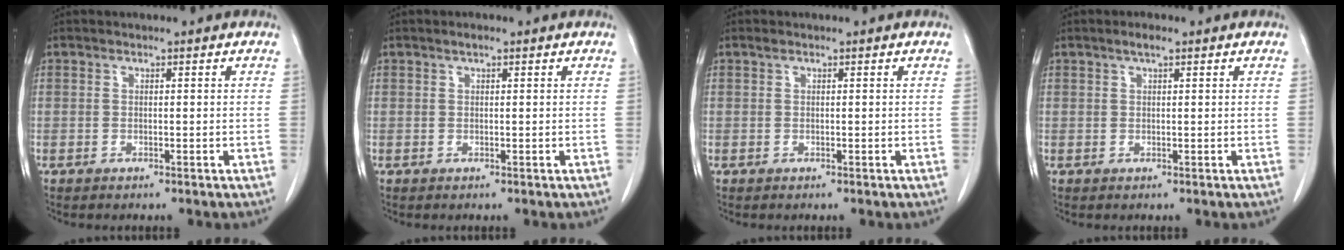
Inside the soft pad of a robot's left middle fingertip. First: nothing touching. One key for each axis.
{"total": 0.9, "fx": 0.6, "fy": 0.2, "fz": 0.6, "tx": -0.014, "ty": 0.004, "tz": 0.010}
{"total": 0.0}
{"total": 1.5, "fx": 1.0, "fy": 0.3, "fz": 1.1, "tx": -0.025, "ty": 0.005, "tz": 0.017}